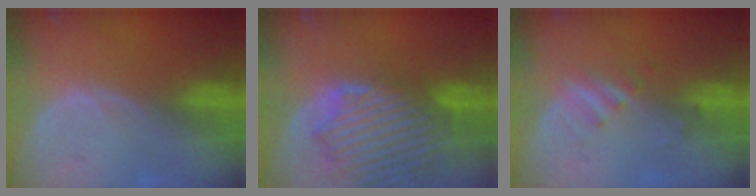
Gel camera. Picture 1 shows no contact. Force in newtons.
{"total": 13.5, "press": 11.7, "slide": 6.8}
{"total": 2.8, "press": 2.6, "slide": 1.2}